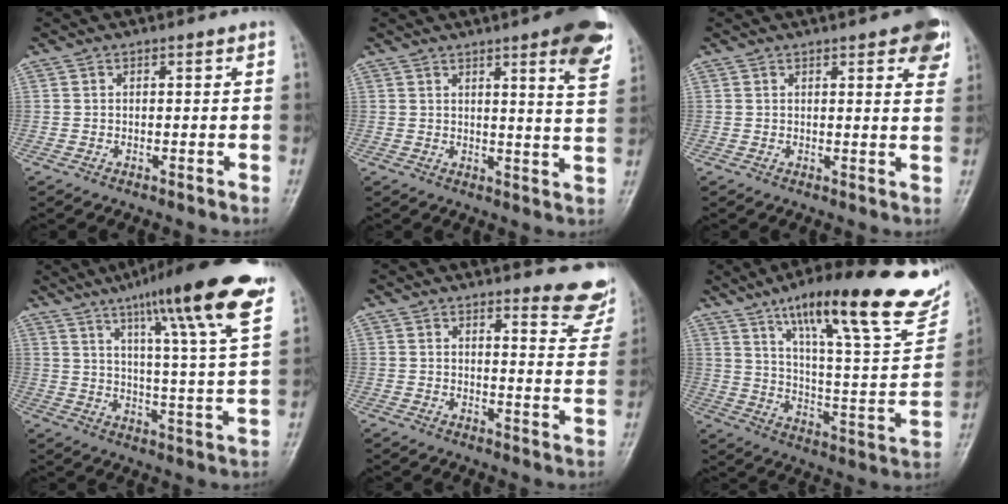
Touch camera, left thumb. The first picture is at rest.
{"total": 11.0, "force": [6.0, 1.5, 9.1], "torque": [-0.099, -0.030, 0.069]}
{"total": 8.1, "force": [4.4, 2.3, 6.4], "torque": [-0.057, -0.011, 0.048]}
{"total": 20.5, "force": [12.6, 1.6, 16.1], "torque": [-0.220, -0.043, 0.176]}
{"total": 8.4, "force": [7.9, 1.6, 2.4], "torque": [0.000, -0.075, 0.074]}
{"total": 28.6, "force": [18.4, 6.2, 20.9], "torque": [-0.281, -0.053, 0.278]}